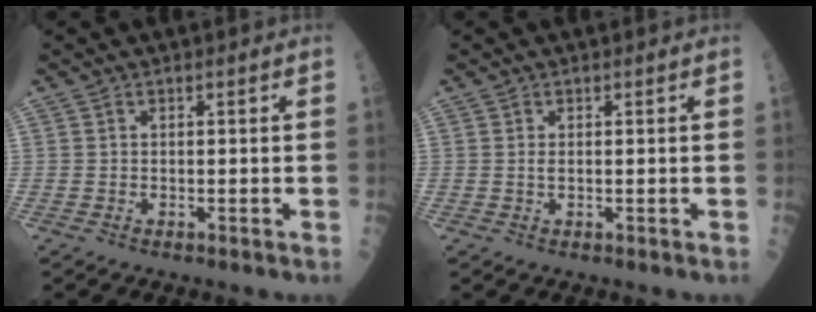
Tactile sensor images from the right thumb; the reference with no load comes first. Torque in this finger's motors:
{"motor_torque": [0.02, 0.23, 0.39, 0.10, -0.02]}